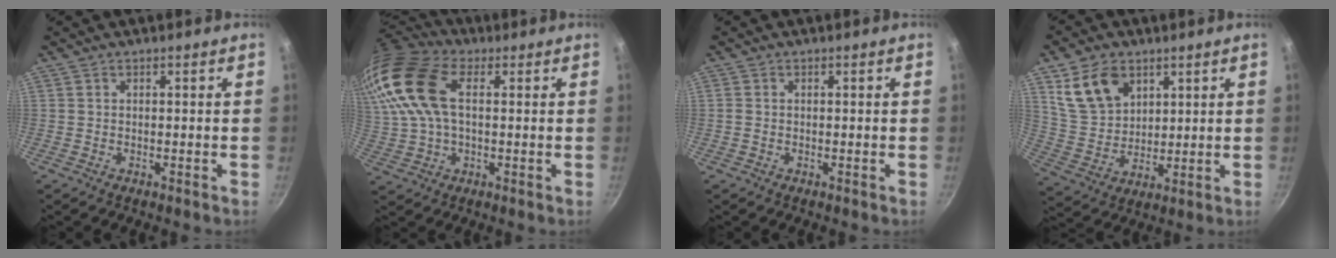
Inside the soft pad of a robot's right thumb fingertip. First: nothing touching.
{"total": 18.5, "force": [4.8, 11.0, 14.1], "torque": [-0.296, 0.017, 0.083]}
{"total": 0.8, "force": [0.0, 0.7, 0.5], "torque": [-0.010, 0.003, -0.001]}
{"total": 11.7, "force": [5.5, 8.3, 6.1], "torque": [-0.089, -0.020, 0.119]}